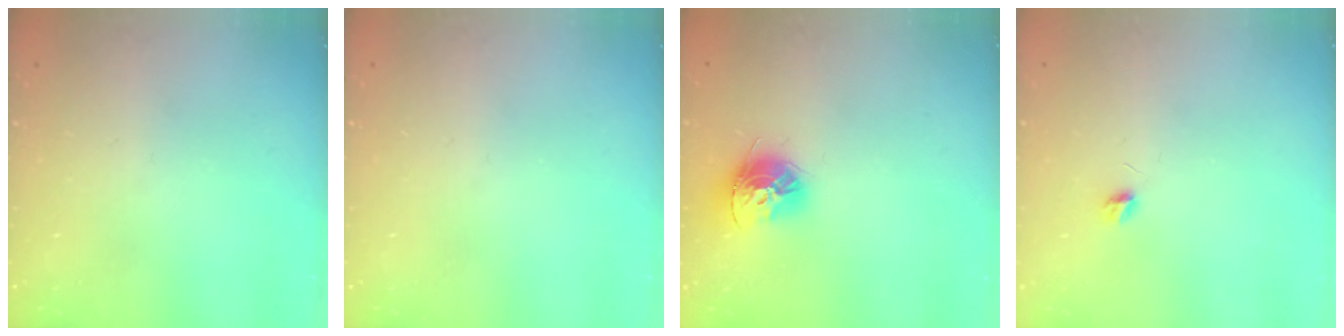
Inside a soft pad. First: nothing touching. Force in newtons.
{"total": 0.0}
{"total": 12.6, "press": 12.5, "slide": 1.2}
{"total": 3.7, "press": 3.7, "slide": 0.3}